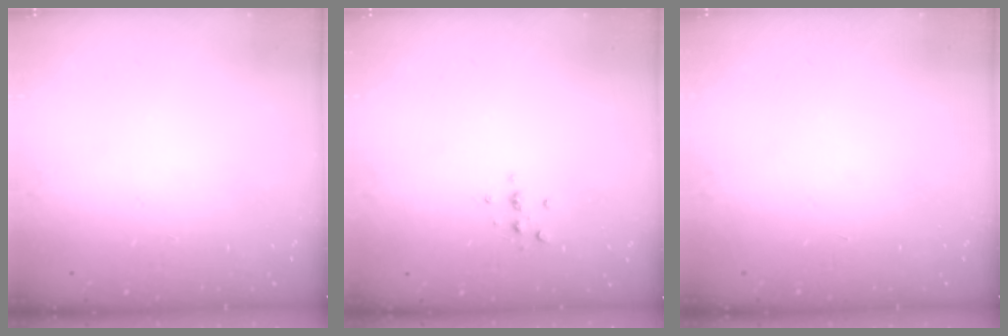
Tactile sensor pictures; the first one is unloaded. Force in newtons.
{"total": 2.3, "press": 2.3, "slide": 0.2}
{"total": 0.0}